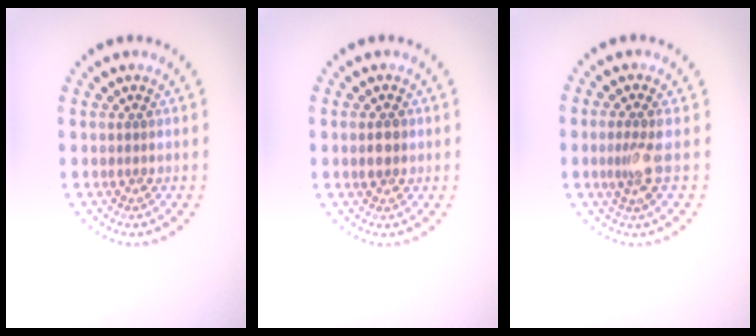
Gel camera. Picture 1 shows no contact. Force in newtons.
{"total": 1.3, "press": 1.3, "slide": 0.1}
{"total": 2.1, "press": 1.6, "slide": 1.3}